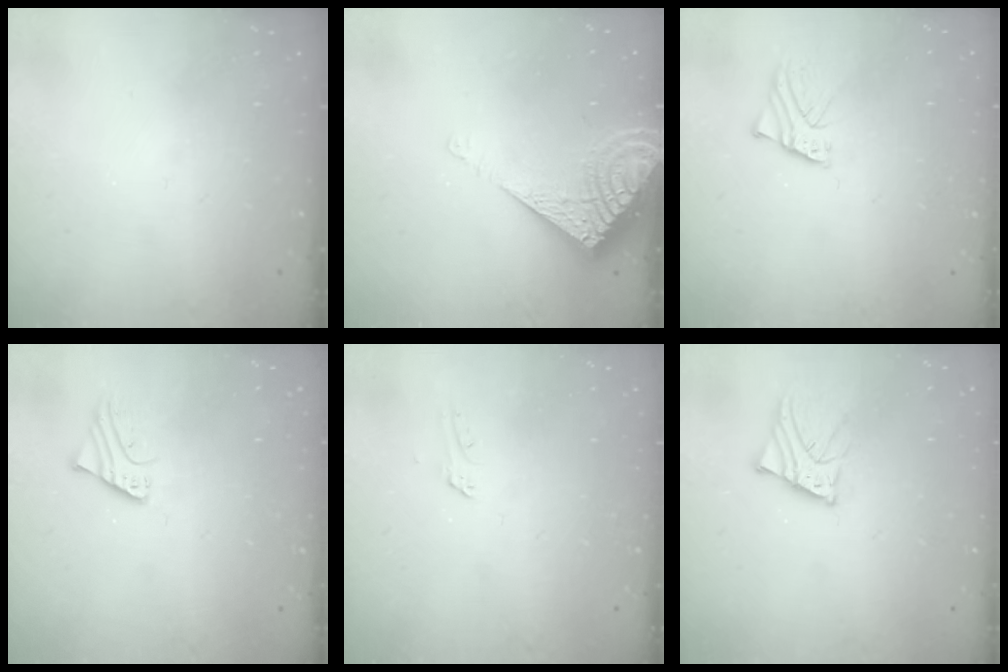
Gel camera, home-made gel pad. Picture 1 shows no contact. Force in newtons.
{"total": 10.7, "press": 10.6, "slide": 1.3}
{"total": 1.7, "press": 1.7, "slide": 0.1}
{"total": 2.6, "press": 2.6, "slide": 0.2}
{"total": 1.4, "press": 1.4, "slide": 0.1}
{"total": 4.1, "press": 4.1, "slide": 0.5}